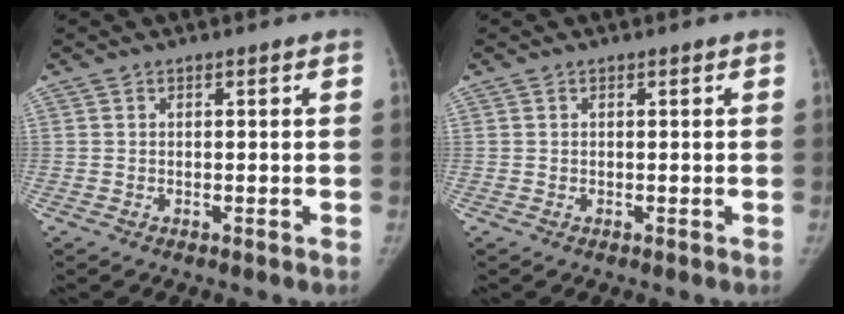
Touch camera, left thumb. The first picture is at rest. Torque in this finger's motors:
{"motor_torque": [-0.07, 0.19, -0.41, 0.24, 0.02]}